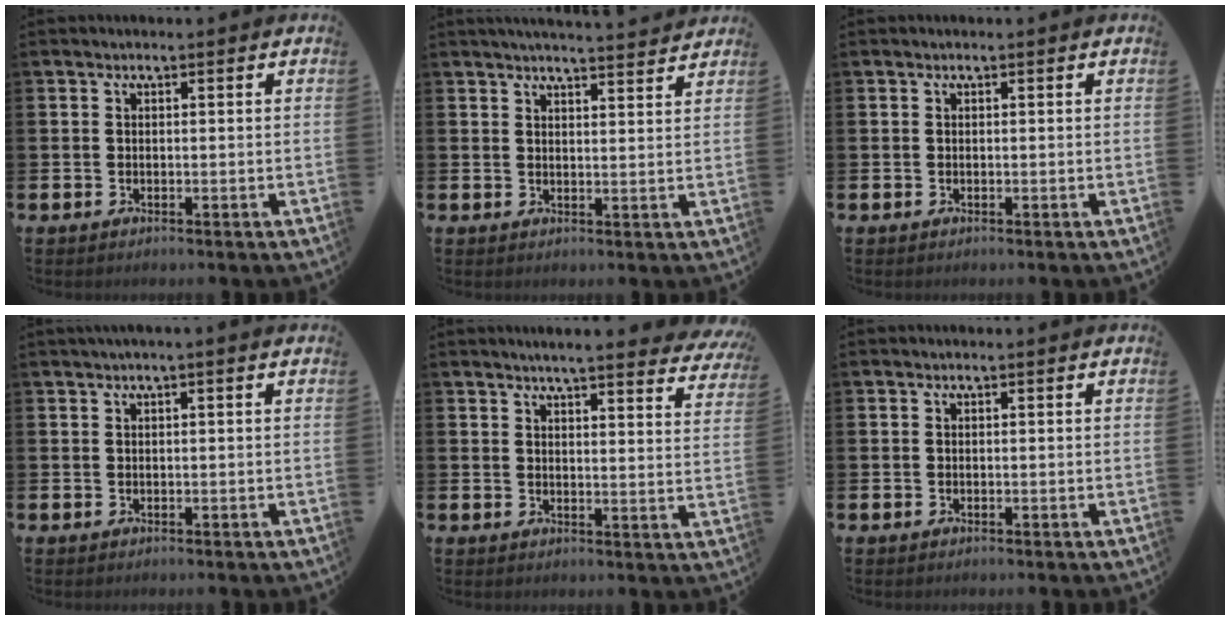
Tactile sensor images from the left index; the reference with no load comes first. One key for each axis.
{"total": 3.7, "fx": 3.7, "fy": -0.4, "fz": 0.2, "tx": -0.004, "ty": -0.025, "tz": 0.064}
{"total": 0.0}
{"total": 0.7, "fx": 0.2, "fy": -0.1, "fz": 0.7, "tx": -0.019, "ty": 0.005, "tz": 0.004}
{"total": 4.9, "fx": 4.6, "fy": -0.3, "fz": 1.5, "tx": -0.033, "ty": -0.028, "tz": 0.077}
{"total": 0.0}